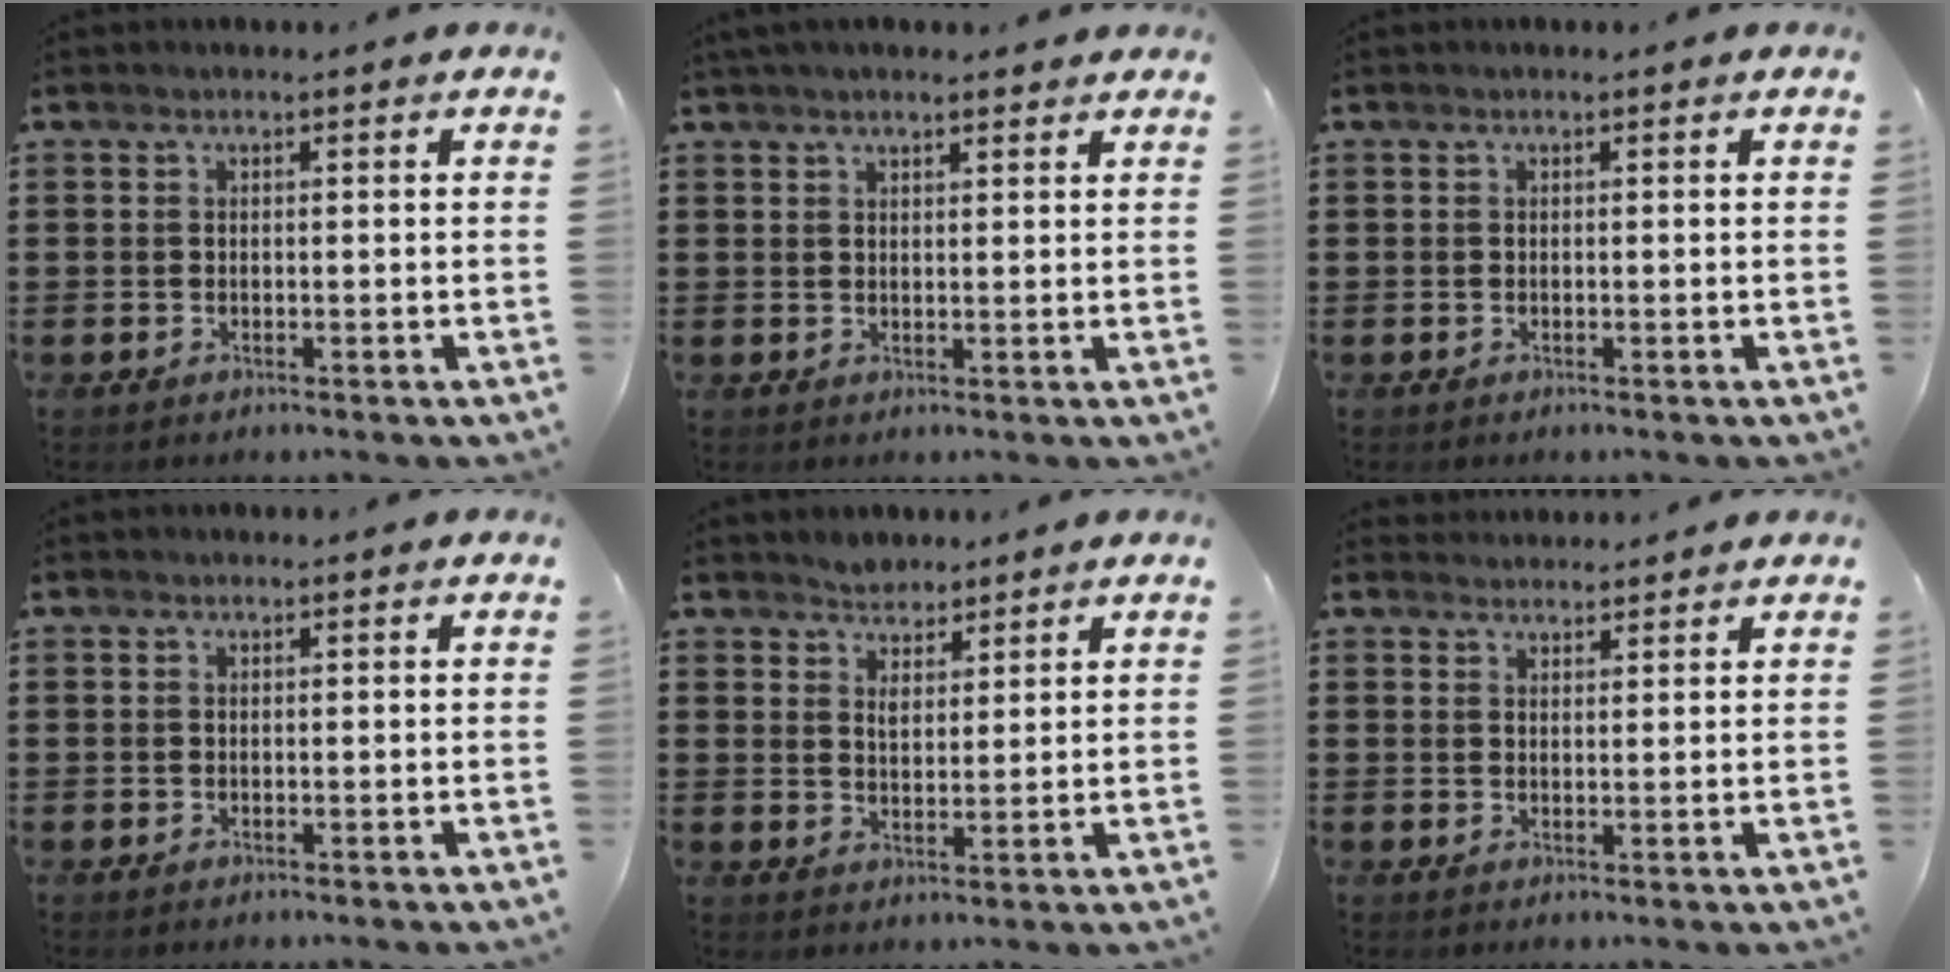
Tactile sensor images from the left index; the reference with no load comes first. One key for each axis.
{"total": 2.3, "fx": 2.0, "fy": 0.4, "fz": 1.1, "tx": -0.025, "ty": 0.004, "tz": 0.037}
{"total": 0.0}
{"total": 0.0}
{"total": 2.9, "fx": 2.5, "fy": 1.5, "fz": 0.3, "tx": -0.016, "ty": 0.007, "tz": 0.048}
{"total": 2.0, "fx": 2.0, "fy": 0.3, "fz": -0.3, "tx": 0.000, "ty": -0.002, "tz": 0.039}